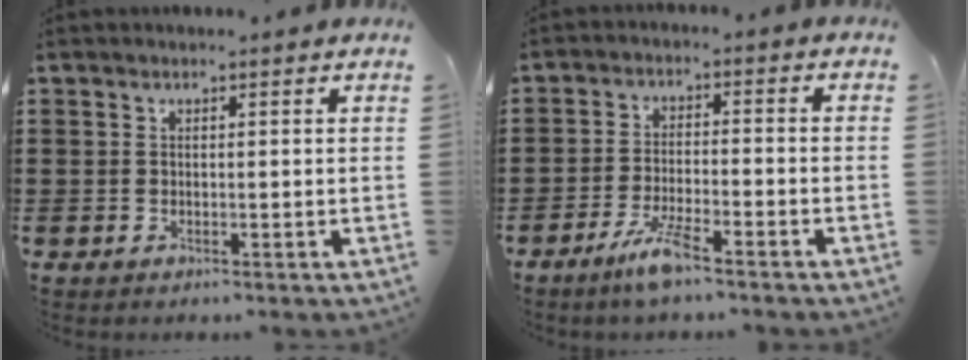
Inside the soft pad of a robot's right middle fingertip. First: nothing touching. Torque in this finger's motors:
{"motor_torque": [0.76, -0.66, 0.09, 0.11]}